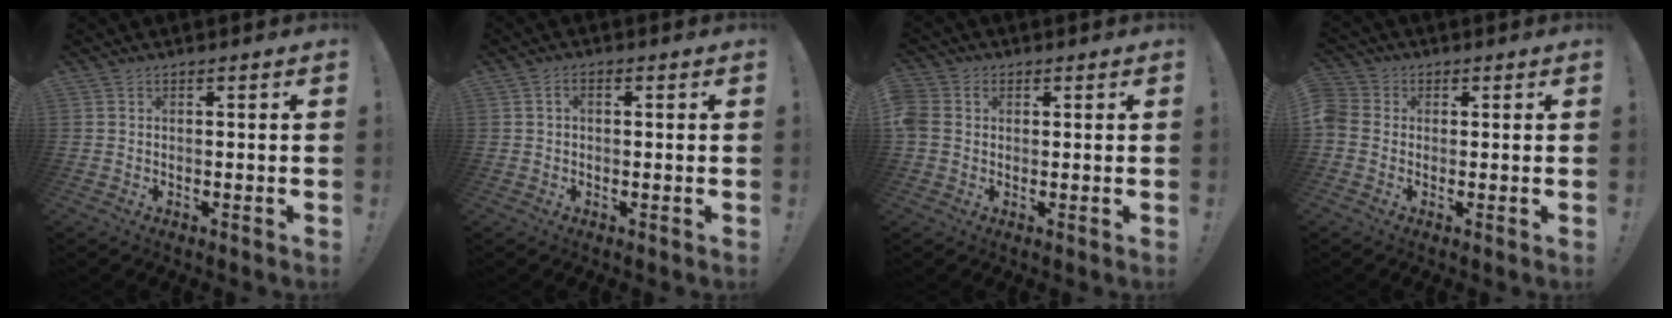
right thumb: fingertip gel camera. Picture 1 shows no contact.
{"total": 1.9, "force": [0.1, 1.3, 1.4], "torque": [-0.021, 0.005, 0.000]}
{"total": 5.1, "force": [1.0, 4.0, 2.9], "torque": [-0.063, 0.002, 0.018]}
{"total": 4.6, "force": [-0.4, 4.1, 1.9], "torque": [-0.046, 0.008, -0.009]}